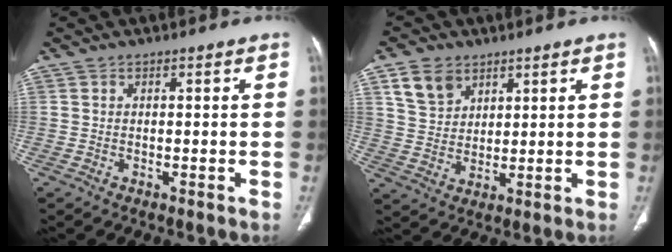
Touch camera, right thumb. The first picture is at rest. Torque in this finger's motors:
{"motor_torque": [-0.44, 0.75, 0.11, -0.20, 0.03]}